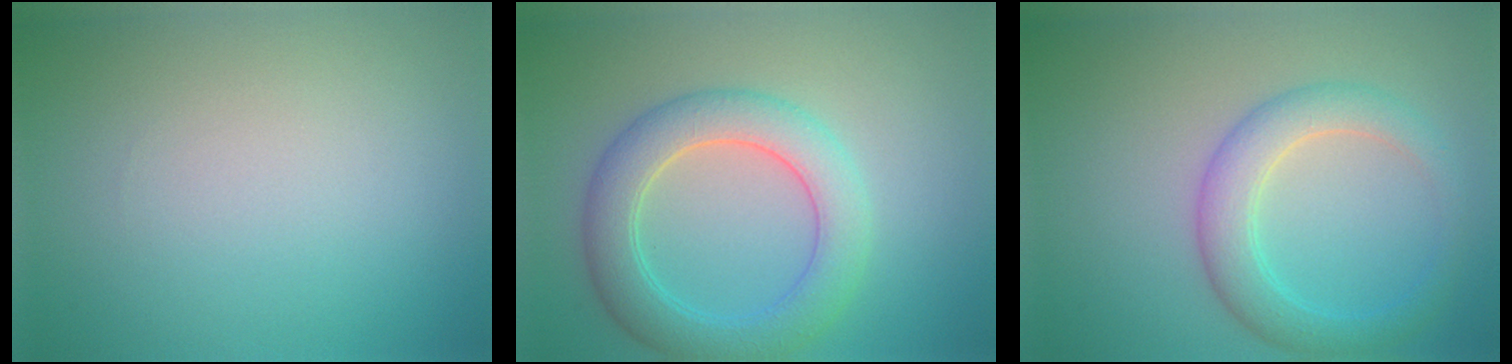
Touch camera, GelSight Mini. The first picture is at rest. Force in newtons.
{"total": 5.5, "press": 5.5, "slide": 0.4}
{"total": 4.0, "press": 4.0, "slide": 0.1}